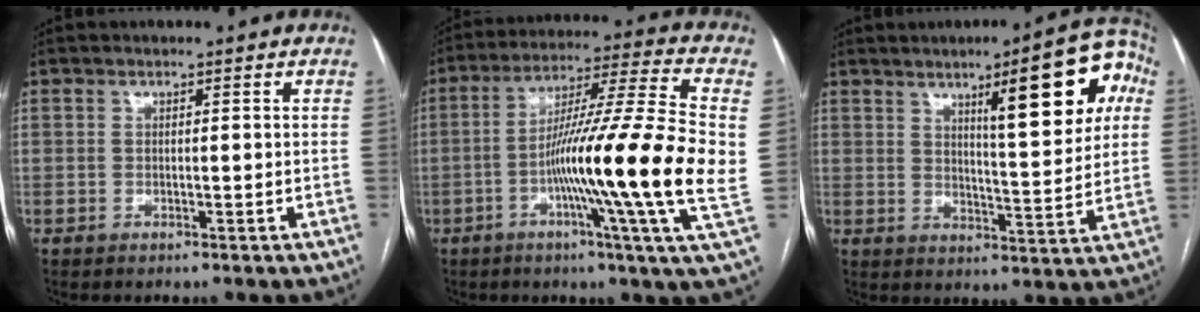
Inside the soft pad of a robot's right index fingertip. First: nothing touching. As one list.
[{"total": 20.8, "force": [-2.8, -1.6, 20.5], "torque": [-0.319, -0.008, -0.064]}, {"total": 14.9, "force": [6.1, 2.6, 13.4], "torque": [-0.170, 0.010, 0.081]}]